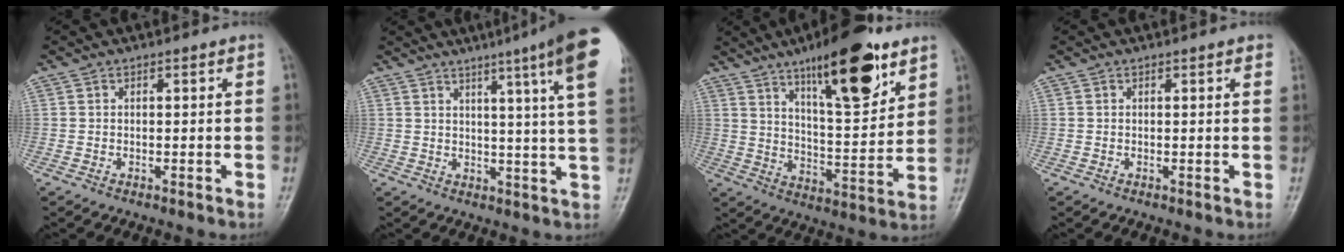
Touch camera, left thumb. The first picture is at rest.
{"total": 16.3, "force": [8.8, 0.1, 13.7], "torque": [-0.173, -0.033, 0.092]}
{"total": 18.6, "force": [11.1, 5.5, 13.8], "torque": [-0.180, -0.060, 0.181]}
{"total": 1.6, "force": [1.0, 0.2, 1.2], "torque": [-0.012, 0.004, 0.008]}